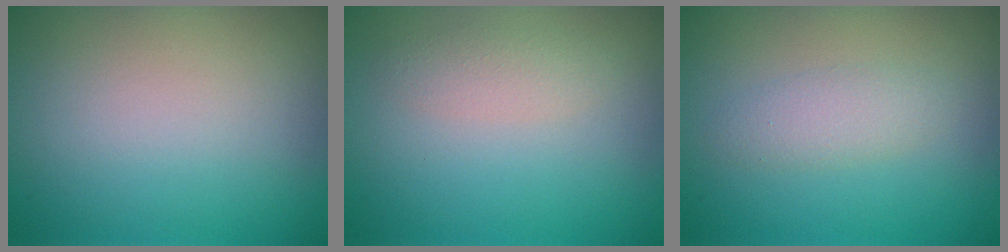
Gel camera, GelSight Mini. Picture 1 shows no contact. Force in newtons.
{"total": 1.5, "press": 1.5, "slide": 0.1}
{"total": 1.8, "press": 1.8, "slide": 0.1}